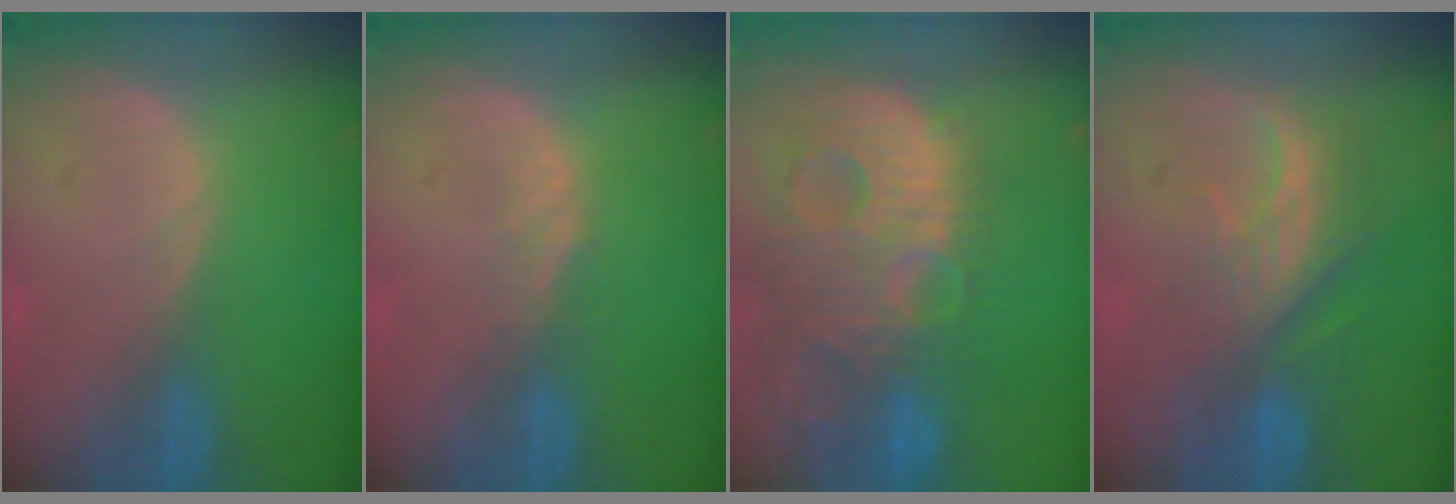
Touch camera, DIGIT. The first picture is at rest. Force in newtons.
{"total": 1.4, "press": 1.4, "slide": 0.1}
{"total": 14.1, "press": 12.2, "slide": 7.1}
{"total": 8.0, "press": 7.4, "slide": 3.1}